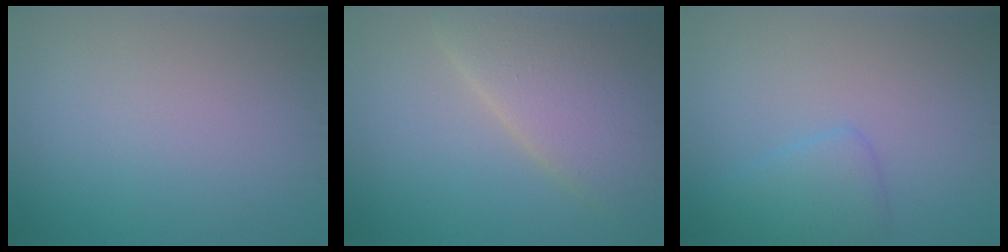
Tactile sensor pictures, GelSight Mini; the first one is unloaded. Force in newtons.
{"total": 7.4, "press": 7.3, "slide": 0.5}
{"total": 2.6, "press": 2.6, "slide": 0.1}